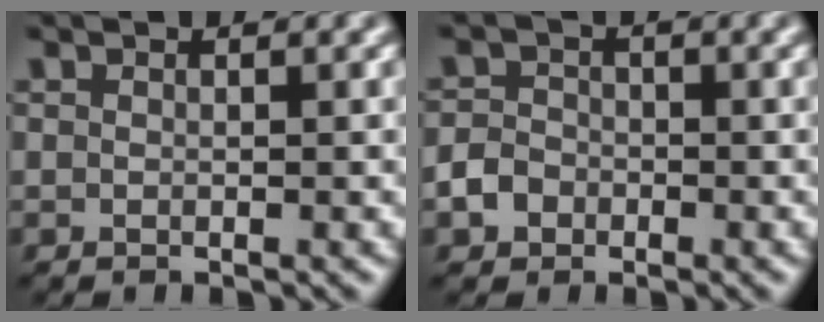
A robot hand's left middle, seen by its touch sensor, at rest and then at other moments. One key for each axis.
{"total": 2.3, "fx": -1.0, "fy": 1.9, "fz": 0.8, "tx": -0.012, "ty": 0.002, "tz": -0.024}